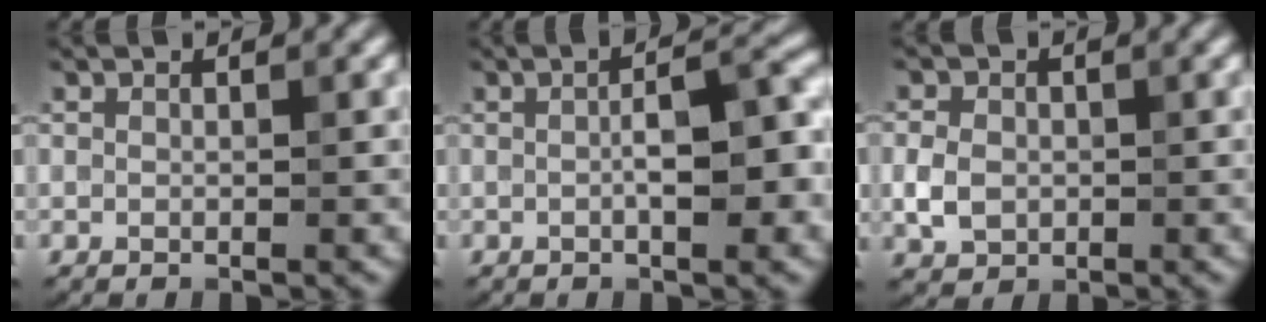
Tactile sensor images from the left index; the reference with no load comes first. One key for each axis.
{"total": 5.1, "fx": -0.5, "fy": 1.5, "fz": 4.8, "tx": -0.076, "ty": 0.007, "tz": -0.008}
{"total": 2.9, "fx": -0.4, "fy": 2.3, "fz": 1.6, "tx": -0.034, "ty": -0.001, "tz": -0.011}